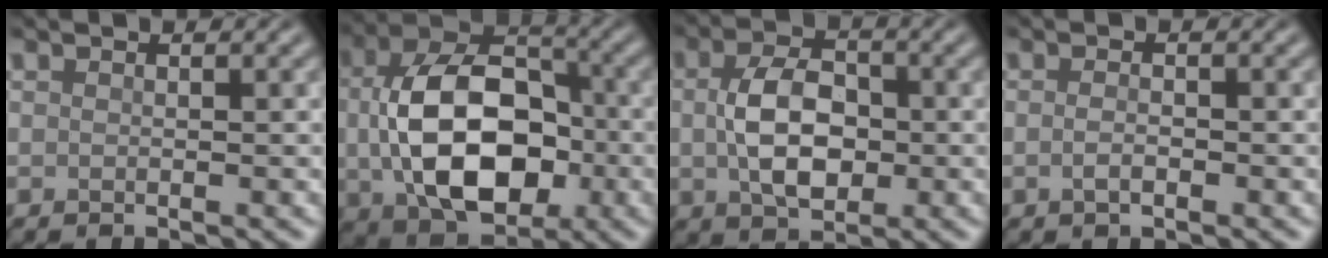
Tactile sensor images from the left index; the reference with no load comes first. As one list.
[{"total": 11.8, "force": [-0.6, 7.8, 8.8], "torque": [-0.159, -0.007, -0.004]}, {"total": 6.1, "force": [-0.1, 3.9, 4.6], "torque": [-0.091, -0.001, -0.001]}, {"total": 1.2, "force": [-0.5, 0.5, 1.0], "torque": [-0.022, -0.001, -0.010]}]